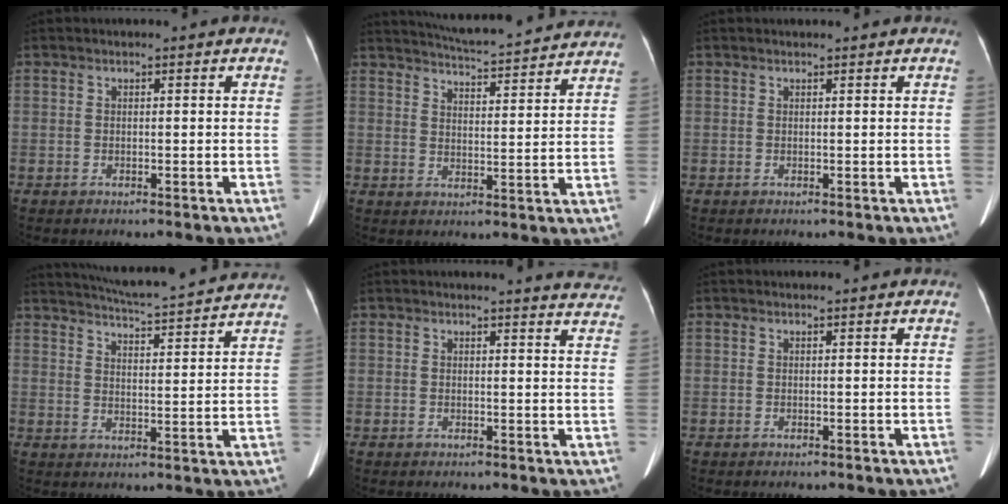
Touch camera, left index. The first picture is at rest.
{"total": 18.4, "force": [17.3, 1.7, 6.0], "torque": [-0.092, -0.004, 0.222]}
{"total": 0.9, "force": [0.9, 0.1, 0.2], "torque": [-0.007, 0.010, 0.014]}
{"total": 20.0, "force": [18.8, 1.0, 6.8], "torque": [-0.110, -0.012, 0.239]}
{"total": 9.4, "force": [9.2, 0.9, 1.7], "torque": [0.002, -0.046, 0.070]}
{"total": 0.7, "force": [0.7, 0.1, 0.2], "torque": [-0.005, 0.009, 0.010]}